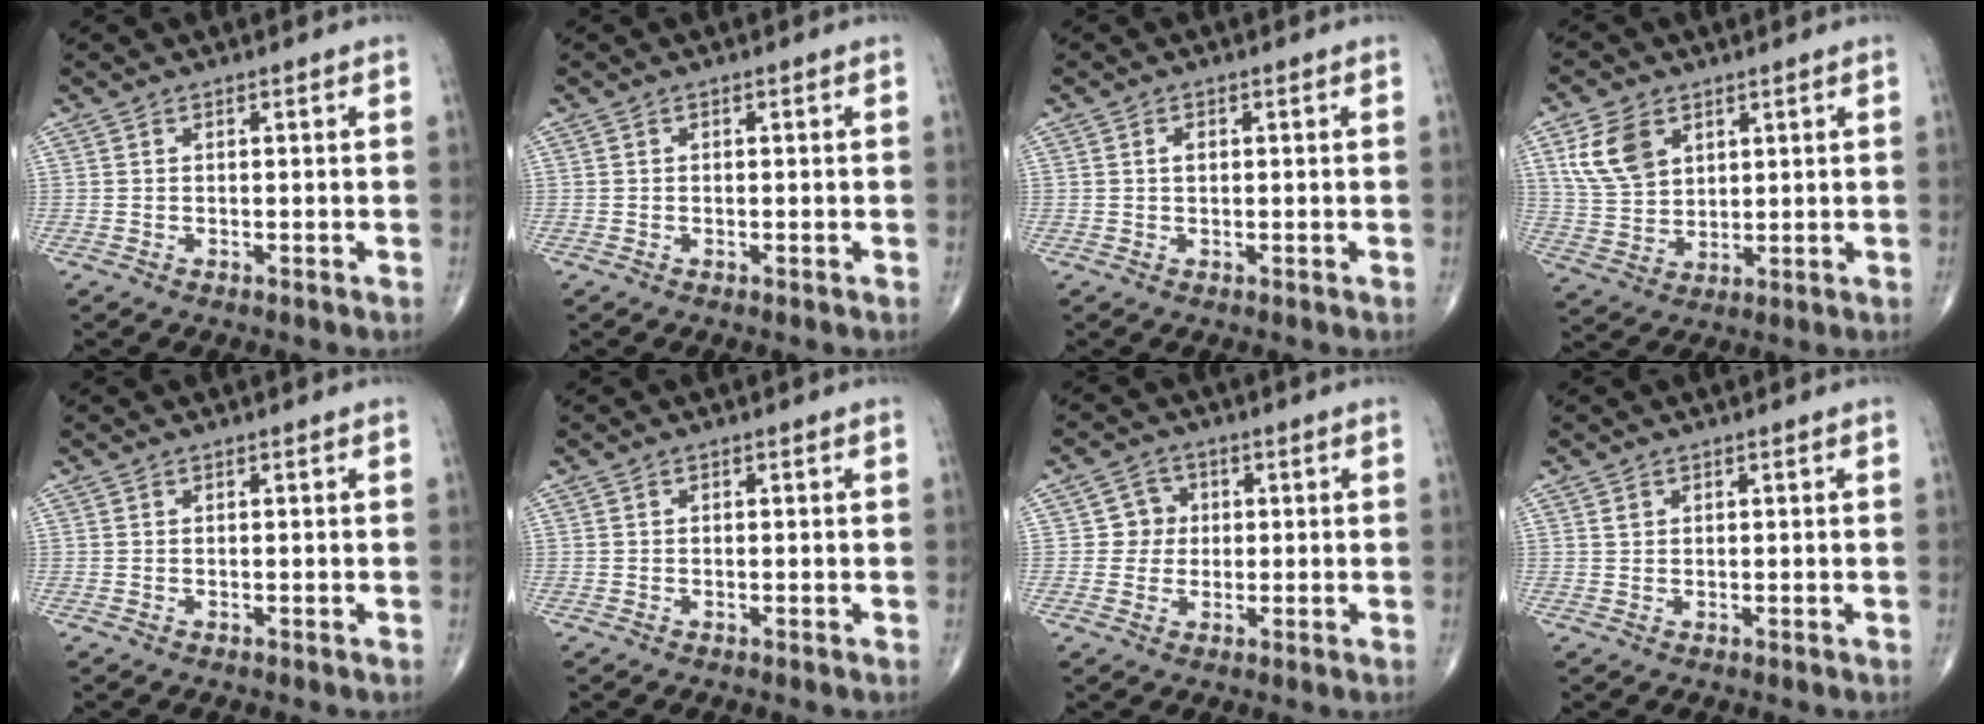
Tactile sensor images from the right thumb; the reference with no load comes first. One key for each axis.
{"total": 0.0}
{"total": 1.3, "fx": 0.2, "fy": 0.8, "fz": 0.9, "tx": -0.013, "ty": 0.003, "tz": 0.002}
{"total": 9.6, "fx": 4.2, "fy": 6.5, "fz": 5.7, "tx": -0.096, "ty": -0.013, "tz": 0.091}
{"total": 0.0}
{"total": 0.0}
{"total": 4.3, "fx": 0.4, "fy": 4.2, "fz": 0.8, "tx": 0.020, "ty": 0.008, "tz": 0.000}
{"total": 0.9, "fx": 0.4, "fy": 0.7, "fz": 0.3, "tx": -0.001, "ty": -0.002, "tz": 0.009}